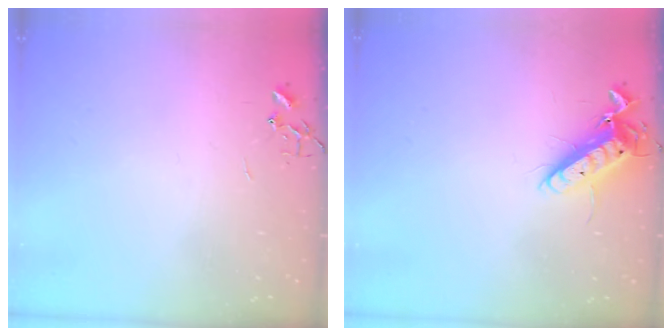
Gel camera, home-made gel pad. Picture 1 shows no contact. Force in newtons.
{"total": 12.5, "press": 12.4, "slide": 1.6}